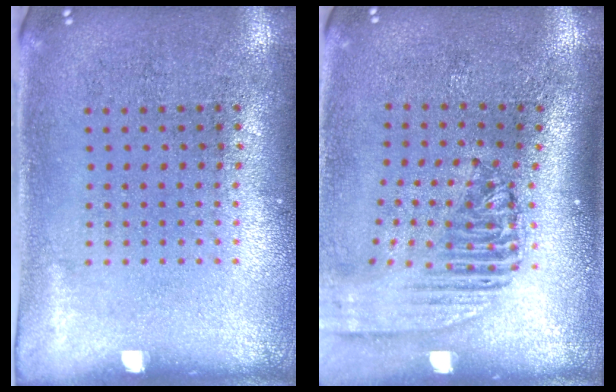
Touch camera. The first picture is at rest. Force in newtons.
{"total": 2.3, "press": 1.7, "slide": 1.5}